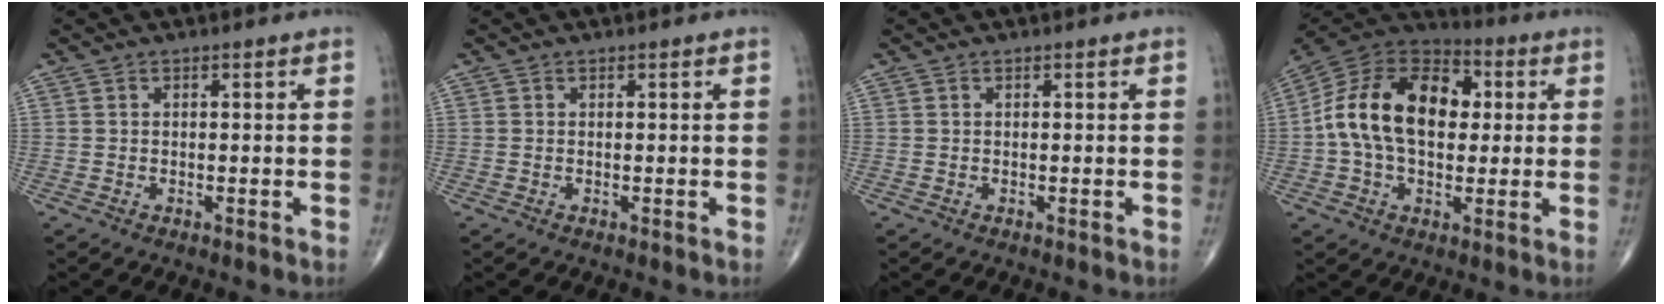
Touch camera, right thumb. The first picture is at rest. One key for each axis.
{"total": 0.0}
{"total": 0.0}
{"total": 19.8, "fx": 1.7, "fy": 12.9, "fz": 14.9, "tx": -0.249, "ty": 0.027, "tz": 0.022}